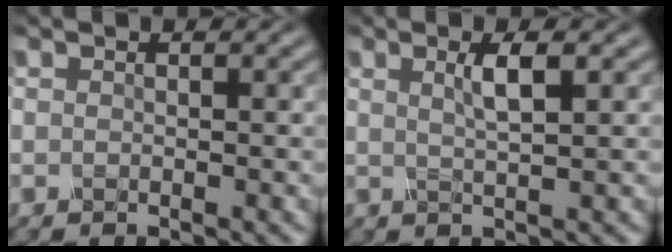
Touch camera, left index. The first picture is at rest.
{"total": 2.5, "force": [0.8, 0.6, 2.3], "torque": [-0.037, 0.001, 0.009]}